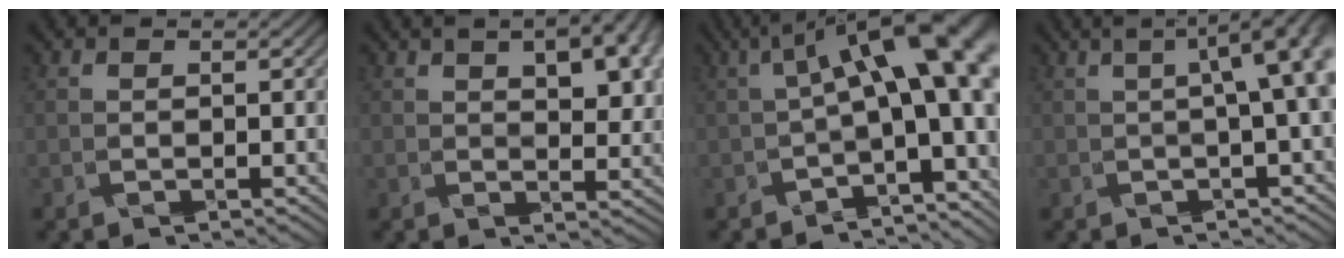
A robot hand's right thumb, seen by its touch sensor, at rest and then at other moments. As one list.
[{"total": 10.2, "force": [4.1, 4.8, 7.9], "torque": [-0.109, 0.012, 0.077]}, {"total": 13.9, "force": [0.5, 5.2, 12.9], "torque": [-0.189, 0.005, 0.021]}, {"total": 7.5, "force": [0.9, 1.6, 7.3], "torque": [-0.116, 0.007, 0.019]}]